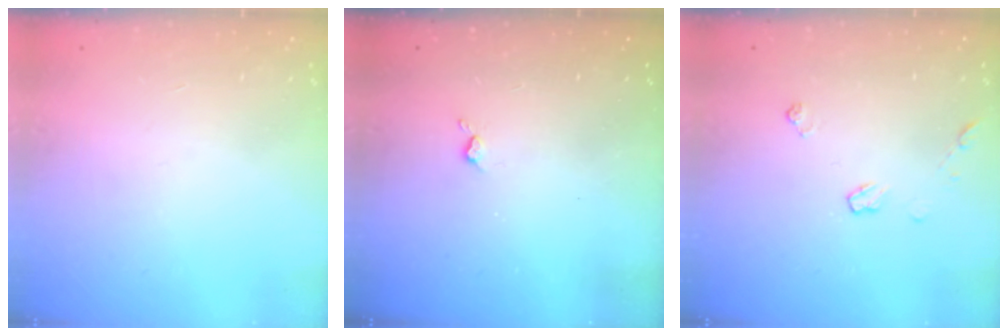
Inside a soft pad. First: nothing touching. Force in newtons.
{"total": 2.2, "press": 2.1, "slide": 0.5}
{"total": 5.2, "press": 5.1, "slide": 0.7}